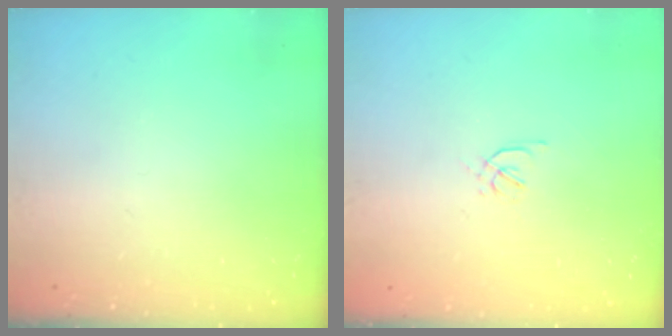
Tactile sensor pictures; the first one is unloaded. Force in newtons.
{"total": 1.7, "press": 1.6, "slide": 0.5}